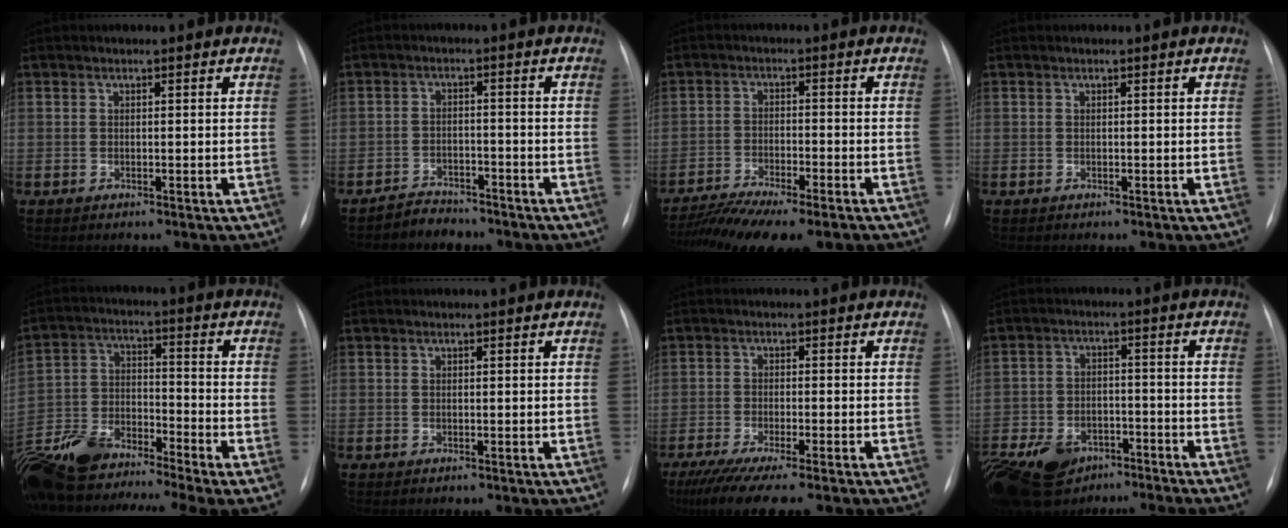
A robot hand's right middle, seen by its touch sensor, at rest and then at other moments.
{"total": 3.7, "force": [-3.4, 1.6, 0.0], "torque": [-0.007, 0.001, -0.054]}
{"total": 12.1, "force": [-10.0, 1.6, 6.6], "torque": [-0.108, -0.015, -0.154]}
{"total": 0.0}
{"total": 17.5, "force": [-13.3, 3.7, 10.9], "torque": [-0.236, 0.003, -0.240]}
{"total": 0.0}
{"total": 10.4, "force": [-8.1, 0.7, 6.5], "torque": [-0.094, -0.024, -0.126]}
{"total": 12.1, "force": [-9.4, 5.4, 5.3], "torque": [-0.104, -0.002, -0.164]}